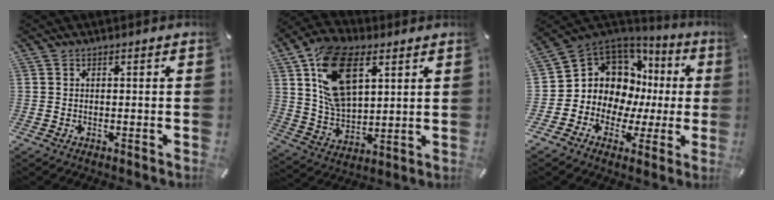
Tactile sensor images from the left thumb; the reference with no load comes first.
{"total": 17.4, "force": [7.2, 10.2, 12.1], "torque": [-0.244, -0.012, 0.131]}
{"total": 11.2, "force": [2.5, 10.2, 3.9], "torque": [-0.083, -0.049, 0.059]}